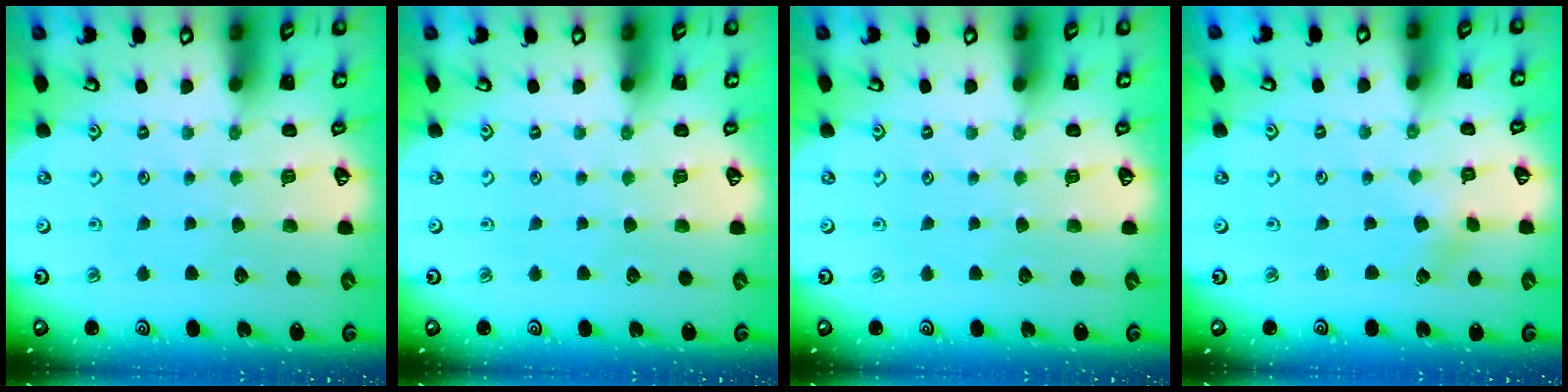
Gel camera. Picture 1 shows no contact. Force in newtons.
{"total": 0.0}
{"total": 0.0}
{"total": 1.5, "press": 1.4, "slide": 0.2}